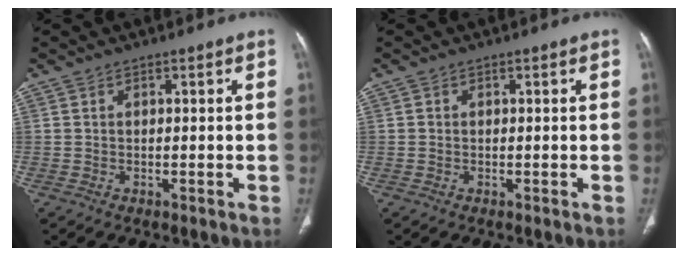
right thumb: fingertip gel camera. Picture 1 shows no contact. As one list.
[{"total": 0.0}]